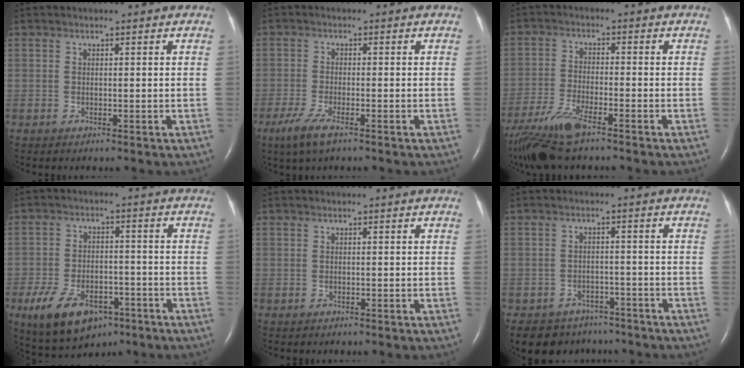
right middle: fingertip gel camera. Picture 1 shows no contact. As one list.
[{"total": 4.7, "force": [-3.0, 0.9, 3.5], "torque": [-0.084, -0.013, -0.056]}, {"total": 9.9, "force": [-7.3, 1.8, 6.4], "torque": [-0.137, -0.025, -0.136]}, {"total": 11.4, "force": [-6.3, 6.1, 7.3], "torque": [-0.136, -0.005, -0.096]}, {"total": 0.0}, {"total": 8.4, "force": [-6.8, 4.9, 1.1], "torque": [-0.018, 0.009, -0.090]}]